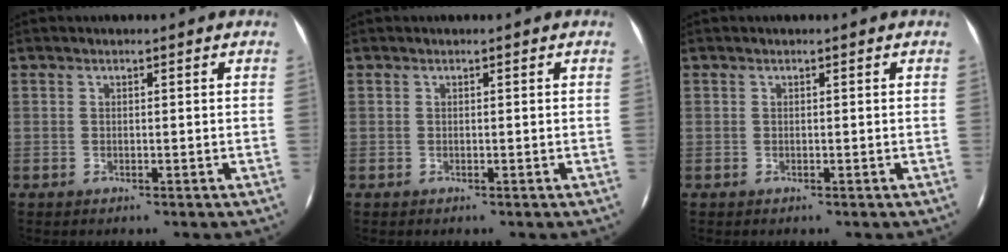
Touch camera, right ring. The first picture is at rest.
{"total": 0.0}
{"total": 0.0}